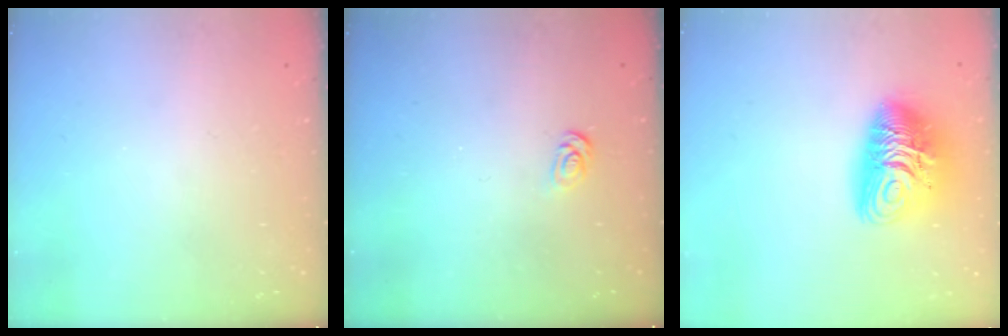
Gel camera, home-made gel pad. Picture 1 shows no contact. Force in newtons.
{"total": 2.6, "press": 2.6, "slide": 0.4}
{"total": 12.9, "press": 12.8, "slide": 1.3}